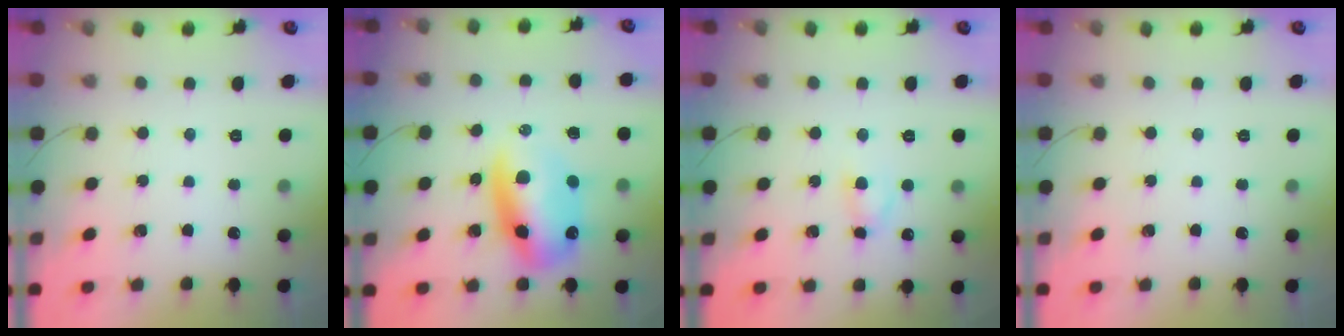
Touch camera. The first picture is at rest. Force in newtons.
{"total": 12.2, "press": 11.9, "slide": 2.8}
{"total": 4.0, "press": 3.8, "slide": 1.1}
{"total": 0.0}